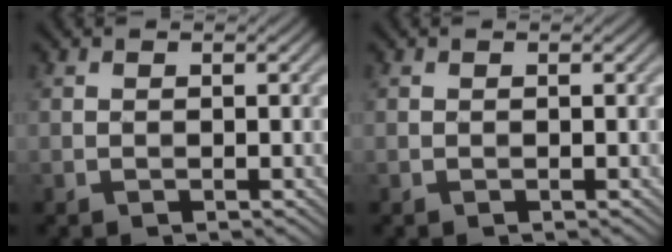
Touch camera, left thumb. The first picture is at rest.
{"total": 0.0}